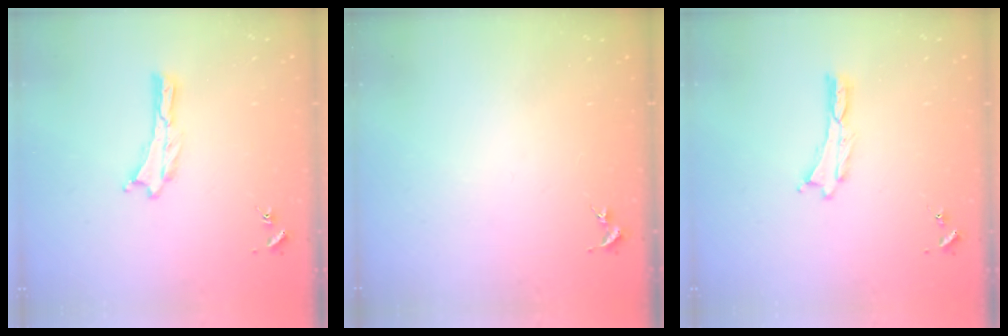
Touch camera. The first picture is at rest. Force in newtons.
{"total": 0.0}
{"total": 0.0}